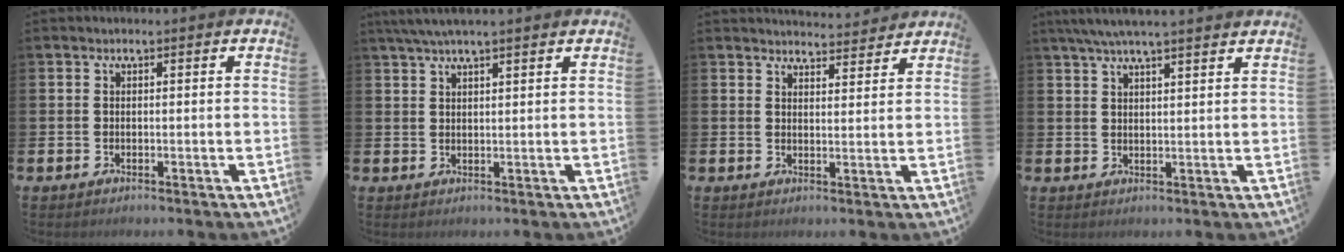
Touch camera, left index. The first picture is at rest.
{"total": 3.5, "force": [2.9, 0.3, 2.0], "torque": [-0.046, -0.002, 0.053]}
{"total": 3.8, "force": [3.8, 0.2, -0.1], "torque": [0.005, -0.027, 0.067]}
{"total": 4.8, "force": [4.3, -0.1, 2.2], "torque": [-0.054, -0.009, 0.078]}